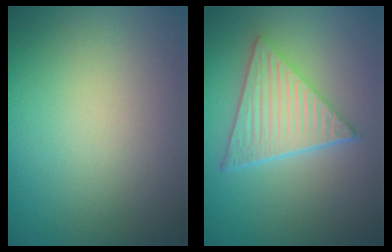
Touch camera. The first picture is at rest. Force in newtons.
{"total": 6.1, "press": 4.4, "slide": 4.2}